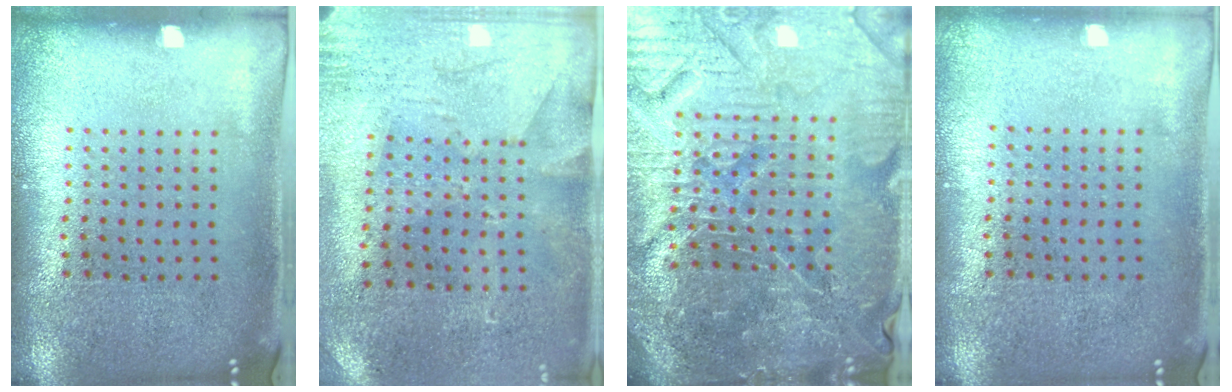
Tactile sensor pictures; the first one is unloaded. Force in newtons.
{"total": 2.8, "press": 2.3, "slide": 1.6}
{"total": 6.0, "press": 5.5, "slide": 2.3}
{"total": 0.0}